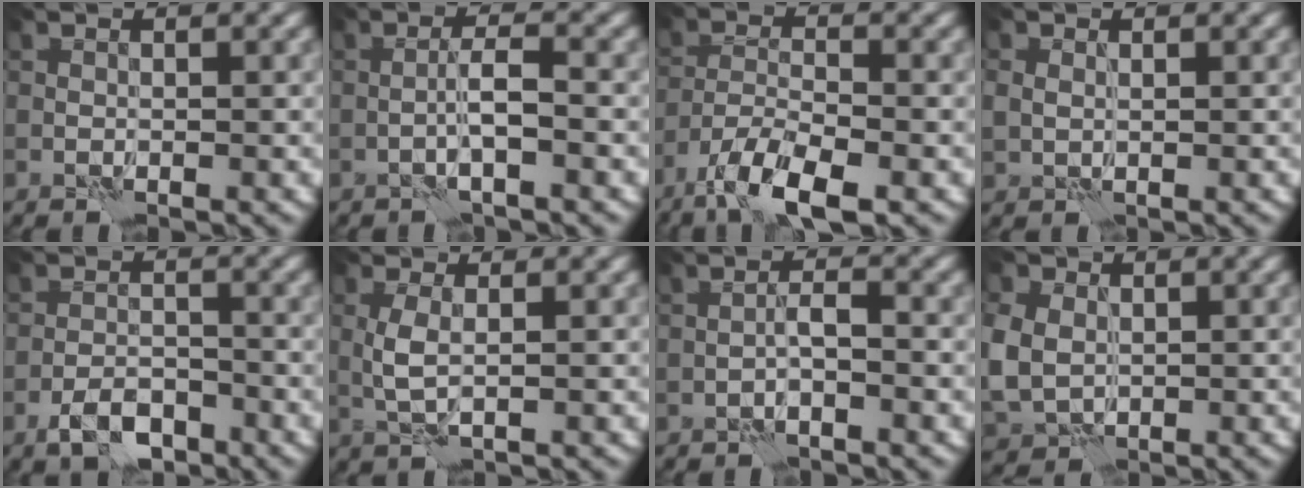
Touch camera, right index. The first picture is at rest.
{"total": 2.1, "force": [-0.5, -0.1, 2.1], "torque": [-0.039, 0.010, -0.014]}
{"total": 7.0, "force": [-4.7, 2.0, 4.8], "torque": [-0.088, -0.009, -0.090]}
{"total": 1.3, "force": [0.5, 1.0, 0.7], "torque": [-0.015, 0.000, 0.011]}
{"total": 3.6, "force": [-2.4, 1.5, 2.1], "torque": [-0.032, 0.002, -0.048]}
{"total": 1.9, "force": [0.4, 0.4, 1.8], "torque": [-0.044, 0.001, 0.007]}
{"total": 1.3, "force": [-0.5, 0.0, 1.2], "torque": [-0.024, 0.008, -0.013]}
{"total": 6.3, "force": [0.4, 5.2, 3.5], "torque": [-0.095, 0.001, -0.002]}